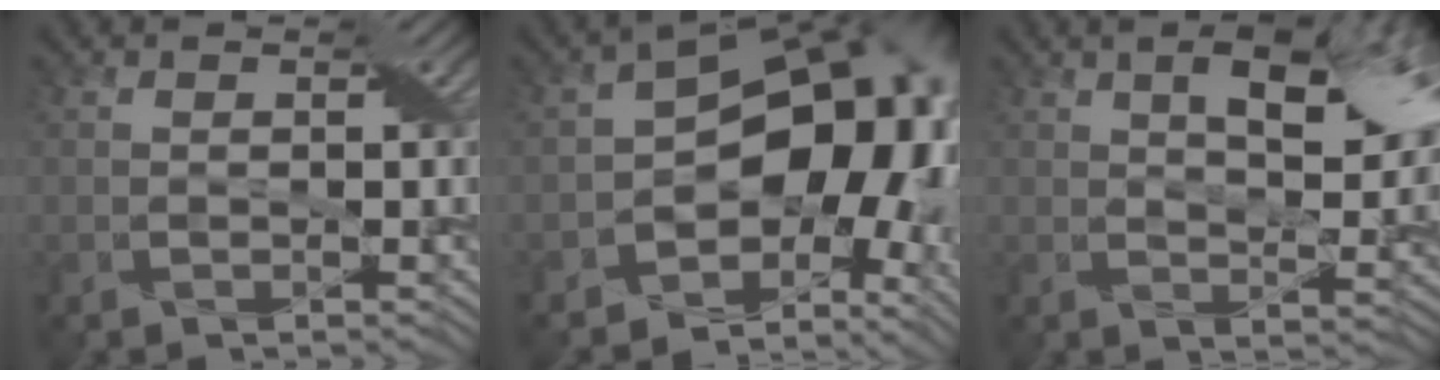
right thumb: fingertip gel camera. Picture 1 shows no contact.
{"total": 16.3, "force": [-2.5, 10.8, 11.9], "torque": [-0.148, -0.026, -0.030]}
{"total": 10.0, "force": [4.2, 3.7, 8.3], "torque": [-0.124, 0.009, 0.059]}